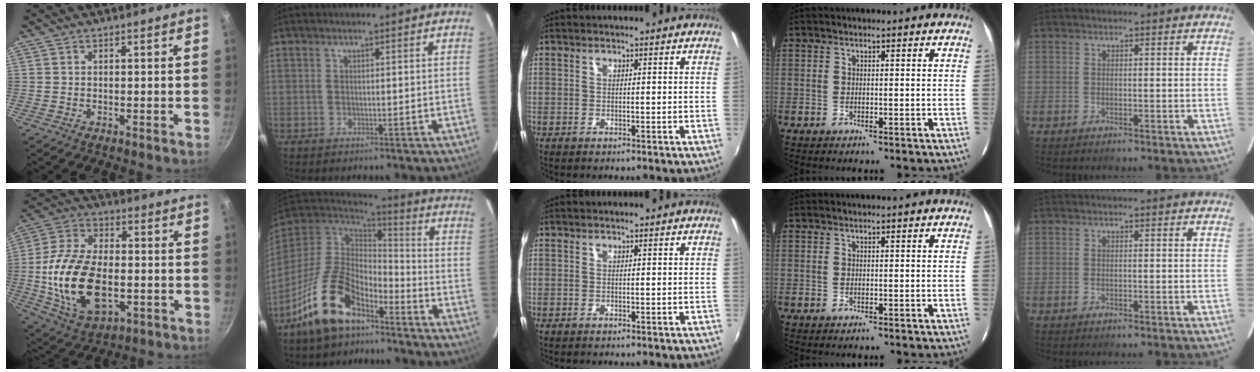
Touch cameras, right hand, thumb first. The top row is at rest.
{"thumb": {"total": 19.6, "force": [-2.9, 11.4, 15.7], "torque": [-0.299, 0.014, -0.046]}, "index": {"total": 16.0, "force": [-10.0, 8.2, 9.3], "torque": [-0.194, 0.003, -0.177]}}